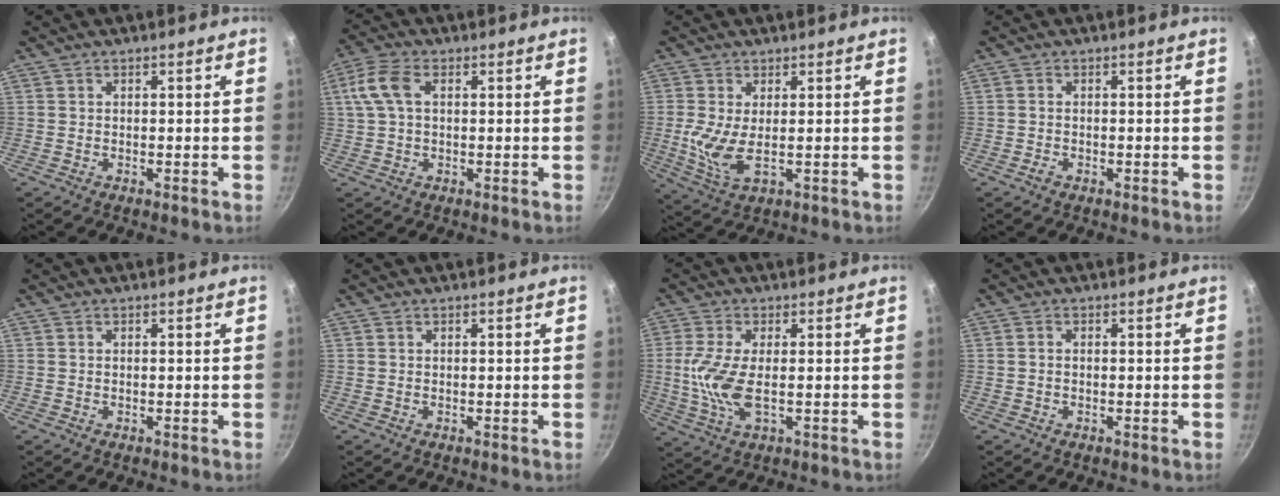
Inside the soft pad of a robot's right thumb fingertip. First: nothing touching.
{"total": 7.0, "force": [1.6, 4.1, 5.5], "torque": [-0.116, 0.018, 0.026]}
{"total": 6.8, "force": [0.2, 2.8, 6.2], "torque": [-0.134, -0.013, 0.010]}
{"total": 1.1, "force": [-0.6, 0.7, 0.6], "torque": [-0.015, 0.002, -0.013]}
{"total": 0.0}
{"total": 0.0}
{"total": 8.3, "force": [-0.2, 3.2, 7.6], "torque": [-0.173, -0.005, -0.007]}
{"total": 0.8, "force": [-0.2, 0.5, 0.6], "torque": [-0.012, 0.005, -0.003]}